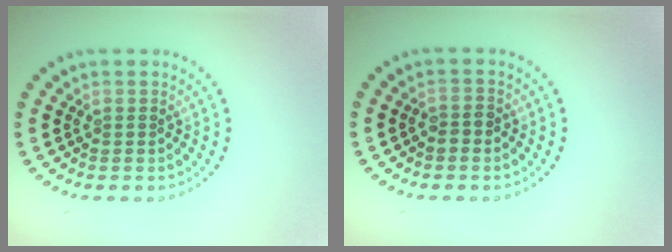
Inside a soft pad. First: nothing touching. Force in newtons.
{"total": 1.0, "press": 0.8, "slide": 0.5}